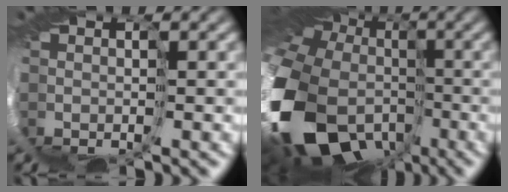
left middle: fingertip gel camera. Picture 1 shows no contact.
{"total": 18.9, "force": [-7.6, 14.3, 9.8], "torque": [-0.235, -0.061, -0.130]}